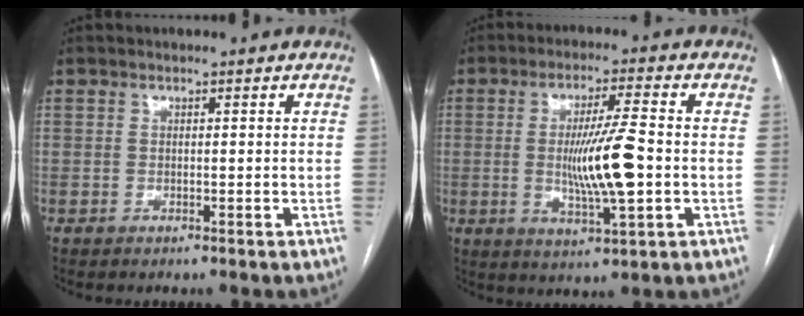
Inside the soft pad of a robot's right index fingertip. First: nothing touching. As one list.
[{"total": 10.3, "force": [-0.9, 0.6, 10.2], "torque": [-0.184, -0.009, -0.018]}]